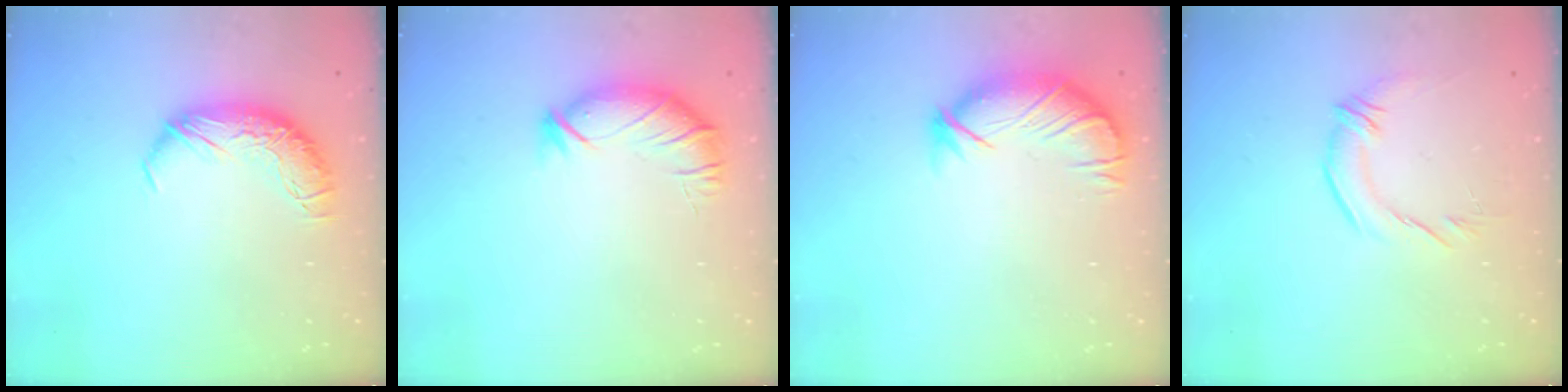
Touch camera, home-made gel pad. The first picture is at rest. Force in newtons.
{"total": 3.0, "press": 2.4, "slide": 1.9}
{"total": 3.9, "press": 3.3, "slide": 2.0}
{"total": 1.8, "press": 0.7, "slide": 1.7}